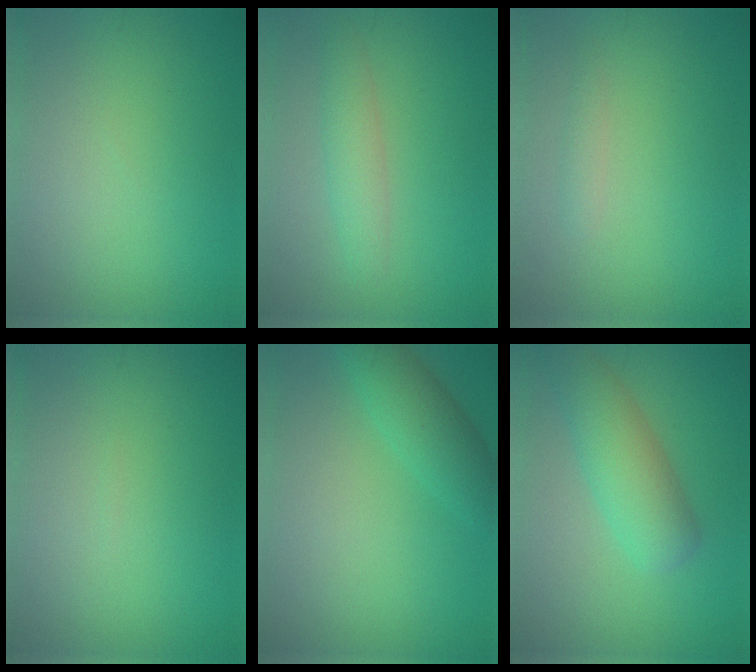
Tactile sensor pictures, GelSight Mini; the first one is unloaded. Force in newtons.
{"total": 2.5, "press": 2.5, "slide": 0.1}
{"total": 0.9, "press": 0.9, "slide": 0.0}
{"total": 0.0}
{"total": 3.3, "press": 3.3, "slide": 0.1}
{"total": 4.9, "press": 4.9, "slide": 0.3}